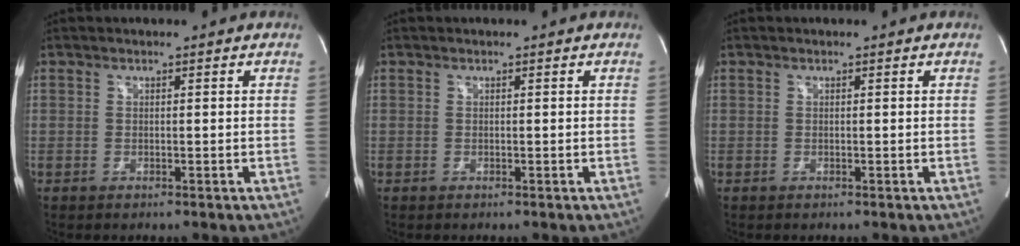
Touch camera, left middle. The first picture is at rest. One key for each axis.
{"total": 0.0}
{"total": 0.0}